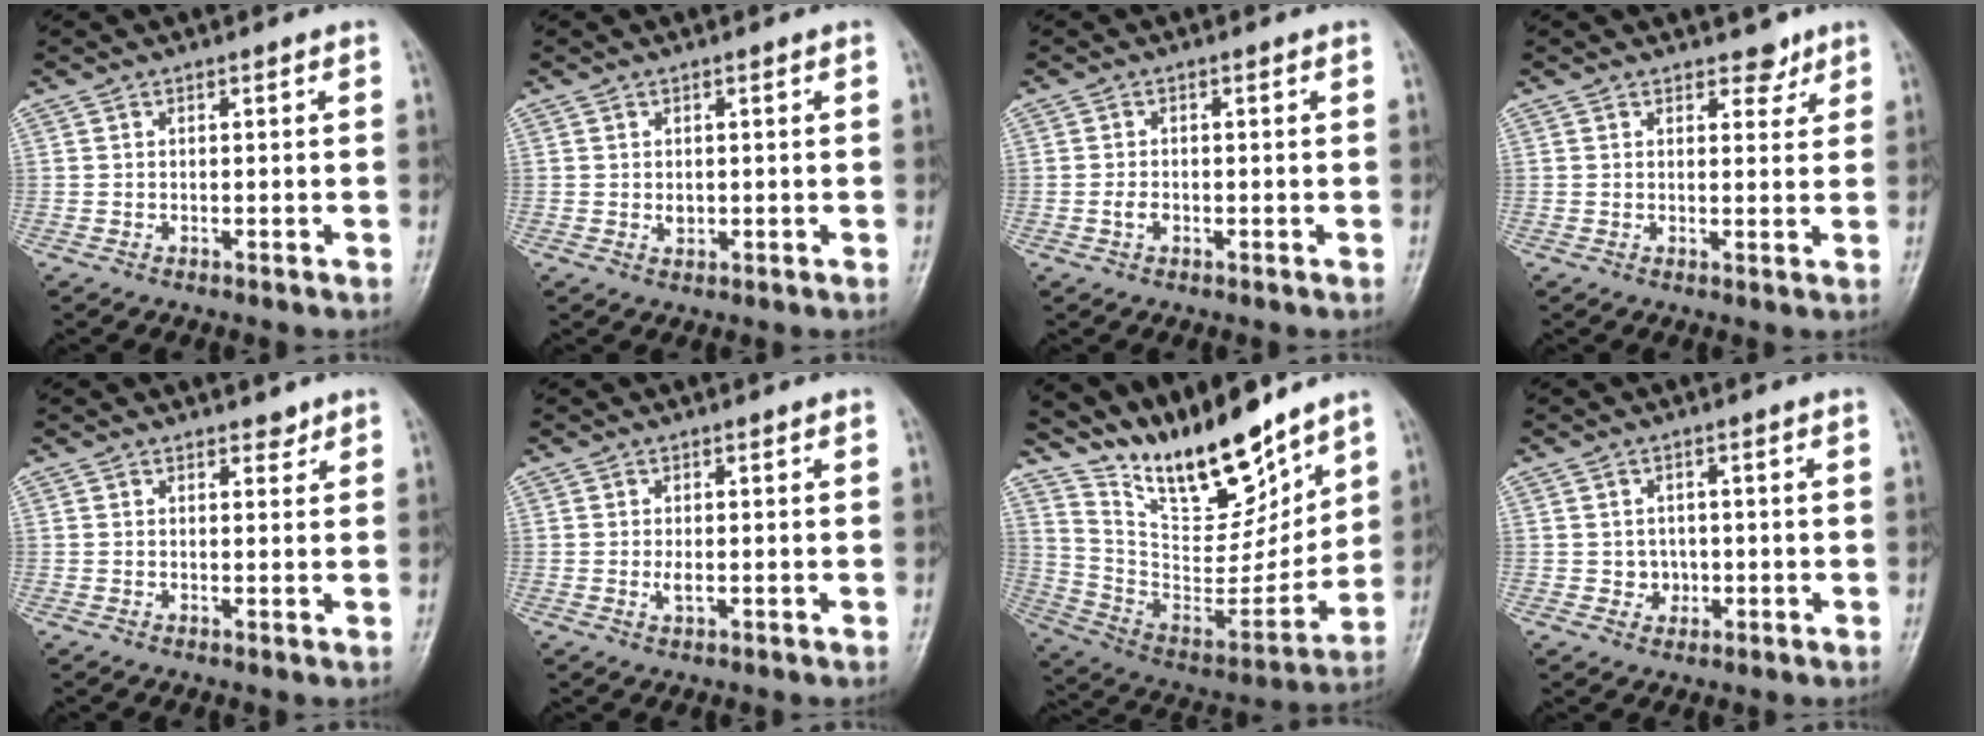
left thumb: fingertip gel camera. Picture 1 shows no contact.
{"total": 1.4, "force": [0.3, 1.0, 0.9], "torque": [-0.010, -0.003, 0.008]}
{"total": 1.5, "force": [-0.4, 1.0, 1.0], "torque": [-0.016, 0.001, -0.009]}
{"total": 3.2, "force": [2.4, 1.8, 1.0], "torque": [0.008, -0.014, 0.033]}
{"total": 1.9, "force": [1.5, 0.9, 0.6], "torque": [0.005, -0.010, 0.019]}
{"total": 1.5, "force": [0.1, 0.7, 1.3], "torque": [-0.024, -0.004, 0.005]}
{"total": 20.8, "force": [16.7, 6.6, 10.5], "torque": [-0.130, -0.101, 0.304]}
{"total": 2.6, "force": [-0.1, 2.5, 0.8], "torque": [0.005, 0.004, 0.001]}